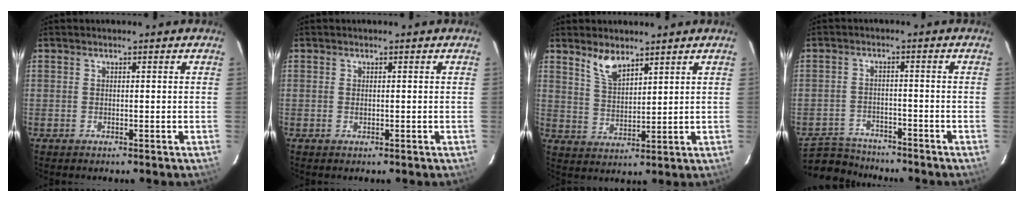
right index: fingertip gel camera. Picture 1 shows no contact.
{"total": 0.6, "force": [0.1, 0.3, 0.4], "torque": [-0.008, 0.002, 0.002]}
{"total": 5.9, "force": [4.4, 2.3, 3.2], "torque": [-0.057, 0.001, 0.091]}
{"total": 8.6, "force": [-7.8, 3.5, 1.1], "torque": [-0.040, 0.016, -0.124]}